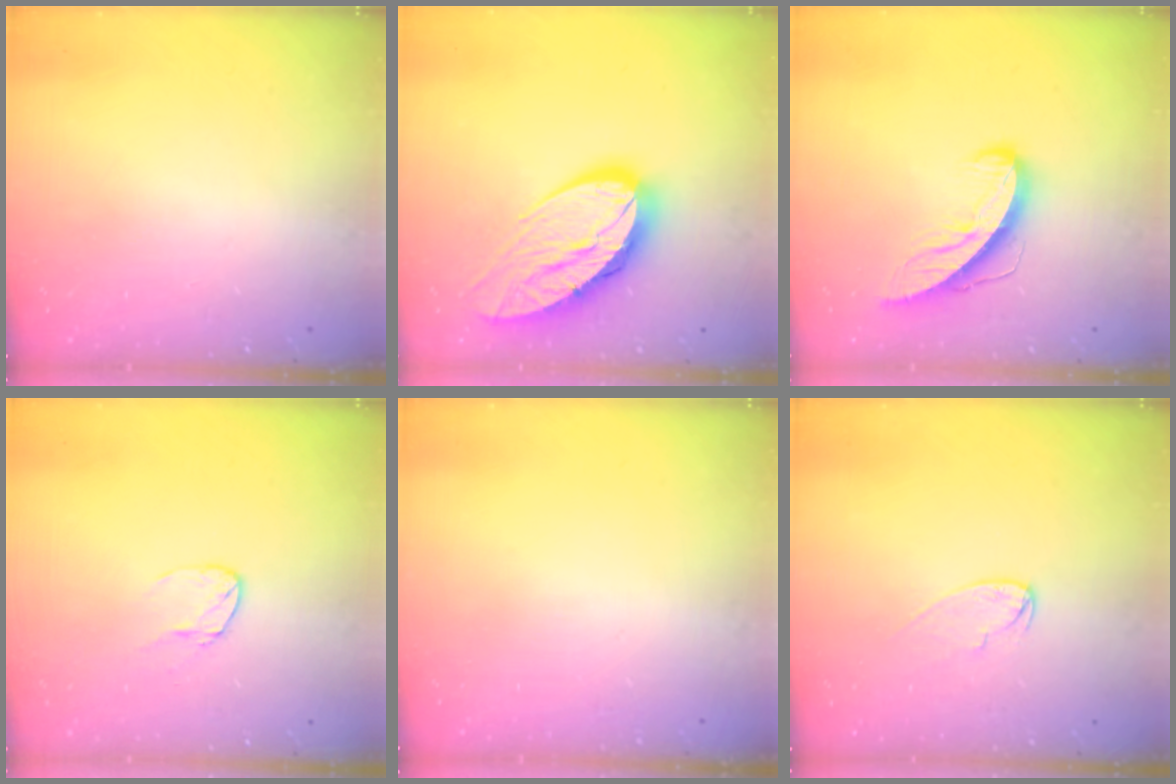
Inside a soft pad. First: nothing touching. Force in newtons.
{"total": 19.3, "press": 19.1, "slide": 2.1}
{"total": 9.2, "press": 9.2, "slide": 0.9}
{"total": 4.0, "press": 4.0, "slide": 0.2}
{"total": 0.0}
{"total": 5.1, "press": 5.1, "slide": 0.4}